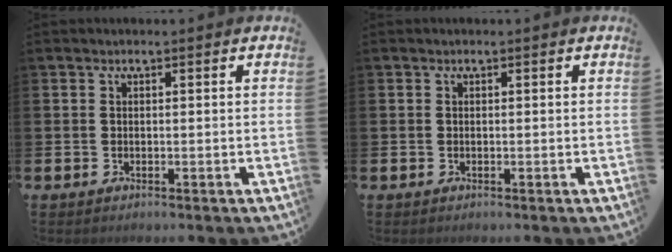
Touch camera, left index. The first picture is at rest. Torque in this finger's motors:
{"motor_torque": [-0.08, 0.01, -0.01, 0.00]}